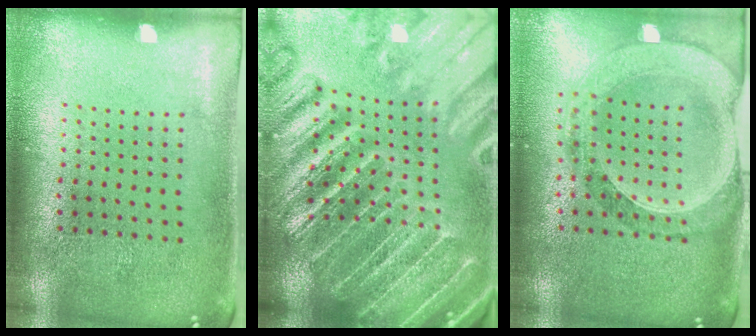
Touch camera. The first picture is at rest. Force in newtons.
{"total": 4.9, "press": 4.4, "slide": 2.3}
{"total": 1.4, "press": 1.4, "slide": 0.3}